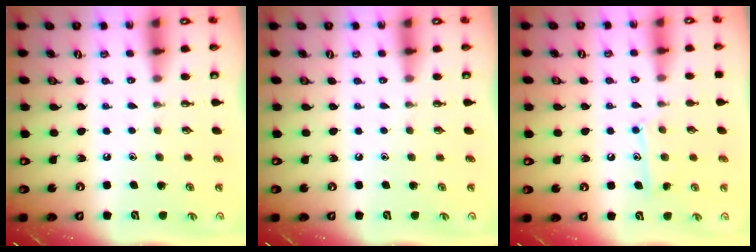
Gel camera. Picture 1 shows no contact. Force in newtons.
{"total": 0.0}
{"total": 9.3, "press": 9.3, "slide": 0.6}